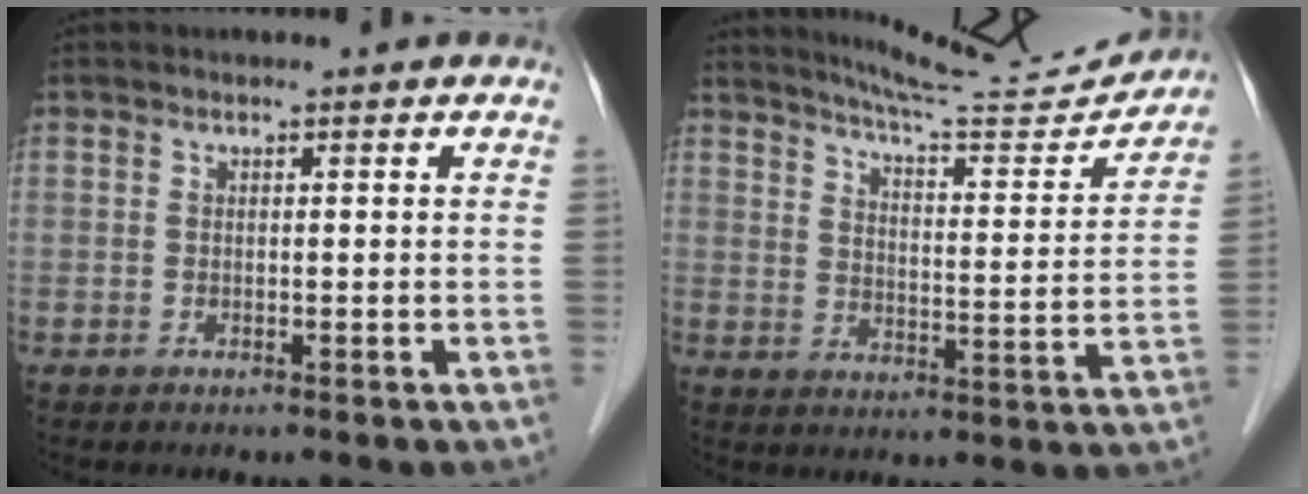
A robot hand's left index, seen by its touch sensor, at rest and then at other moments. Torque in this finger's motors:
{"motor_torque": [0.49, -0.81, 0.00, 0.00]}